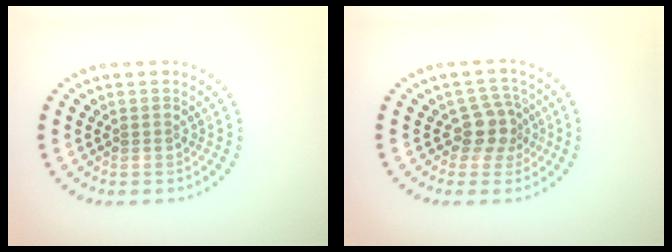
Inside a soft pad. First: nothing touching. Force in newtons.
{"total": 2.9, "press": 2.3, "slide": 1.7}